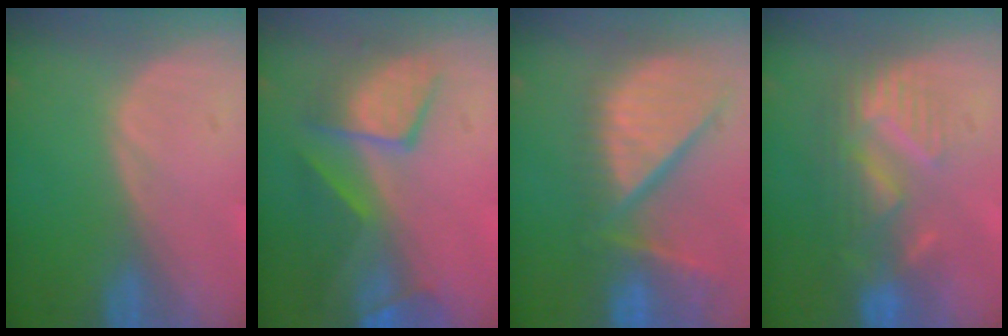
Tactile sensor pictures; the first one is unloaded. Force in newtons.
{"total": 9.5, "press": 8.4, "slide": 4.5}
{"total": 13.1, "press": 11.0, "slide": 7.1}
{"total": 8.8, "press": 7.8, "slide": 4.1}